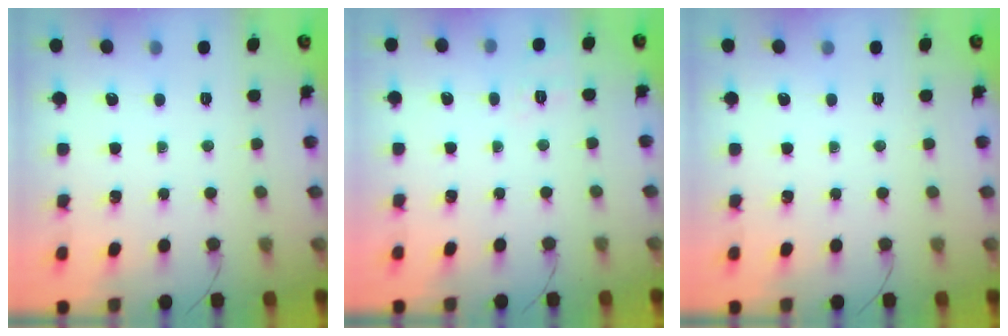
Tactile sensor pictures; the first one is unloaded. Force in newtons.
{"total": 6.9, "press": 6.6, "slide": 2.1}
{"total": 0.0}